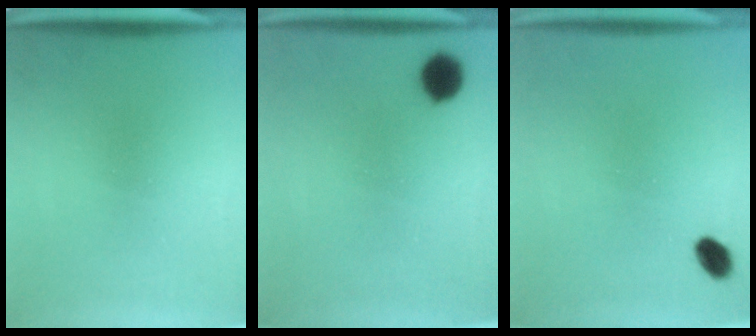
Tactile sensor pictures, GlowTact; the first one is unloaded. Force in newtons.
{"total": 6.2}
{"total": 2.8}